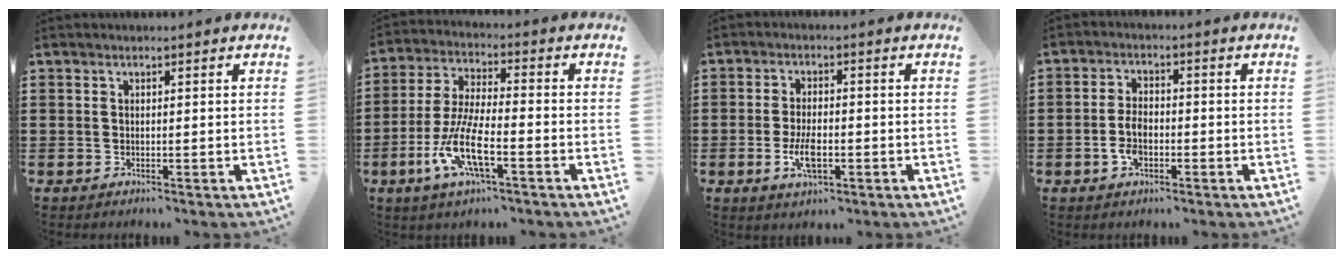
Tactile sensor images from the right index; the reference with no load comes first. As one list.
[{"total": 10.1, "force": [-4.4, 2.5, 8.7], "torque": [-0.201, -0.014, -0.087]}, {"total": 4.9, "force": [-1.5, 2.1, 4.2], "torque": [-0.094, -0.005, -0.029]}, {"total": 4.3, "force": [-1.3, 2.3, 3.4], "torque": [-0.083, -0.005, -0.029]}]